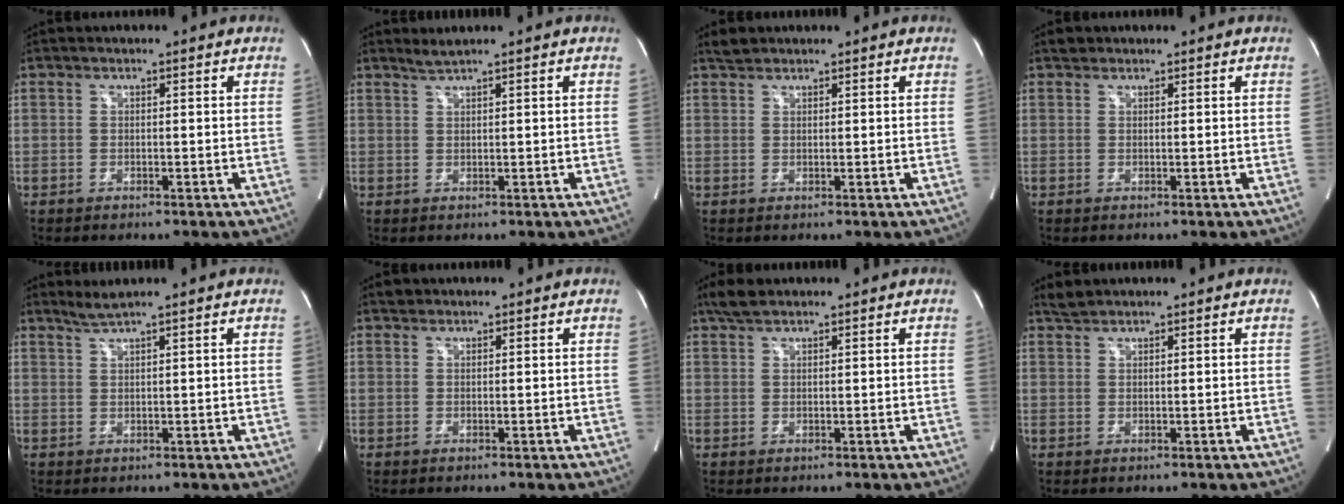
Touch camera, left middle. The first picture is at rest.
{"total": 1.4, "force": [1.3, -0.5, 0.4], "torque": [-0.012, 0.001, 0.029]}
{"total": 1.5, "force": [1.4, 0.6, 0.2], "torque": [-0.008, 0.009, 0.028]}
{"total": 1.0, "force": [0.8, 0.6, 0.0], "torque": [-0.001, 0.007, 0.012]}
{"total": 2.0, "force": [1.7, -0.8, 0.8], "torque": [-0.018, 0.000, 0.038]}
{"total": 0.8, "force": [0.7, 0.5, 0.0], "torque": [-0.001, 0.006, 0.011]}
{"total": 2.8, "force": [2.3, 0.8, 1.3], "torque": [-0.034, 0.012, 0.048]}
{"total": 1.5, "force": [1.5, 0.2, 0.1], "torque": [-0.009, 0.008, 0.035]}